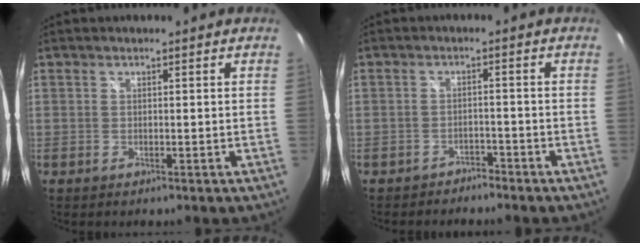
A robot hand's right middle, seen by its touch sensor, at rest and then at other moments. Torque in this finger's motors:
{"motor_torque": [-0.13, -0.18, -0.07, -0.01]}